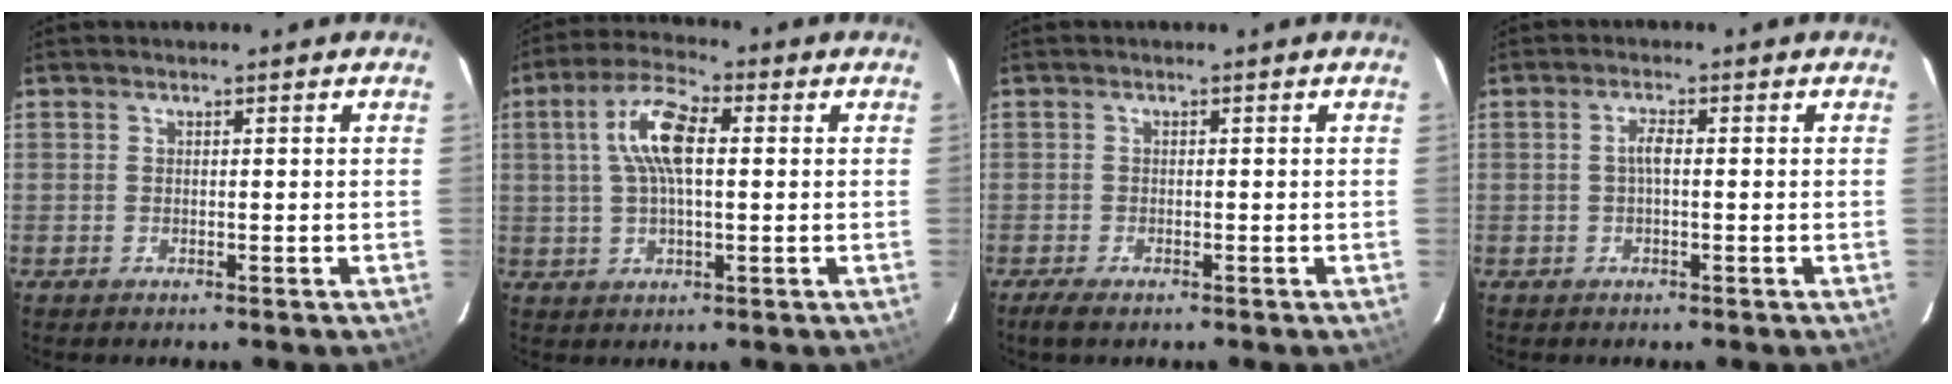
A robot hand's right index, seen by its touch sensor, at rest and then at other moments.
{"total": 9.6, "force": [1.7, 3.4, 8.8], "torque": [-0.172, 0.019, 0.030]}
{"total": 2.8, "force": [-2.0, 0.9, 1.7], "torque": [-0.040, -0.010, -0.037]}
{"total": 1.9, "force": [-0.2, 0.5, 1.8], "torque": [-0.036, 0.006, -0.005]}